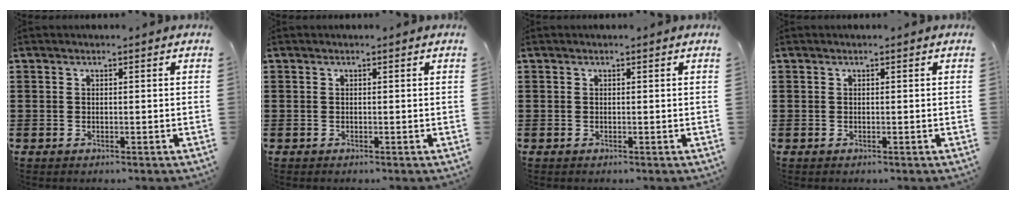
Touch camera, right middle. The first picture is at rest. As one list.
[{"total": 0.0}, {"total": 0.0}, {"total": 0.0}]